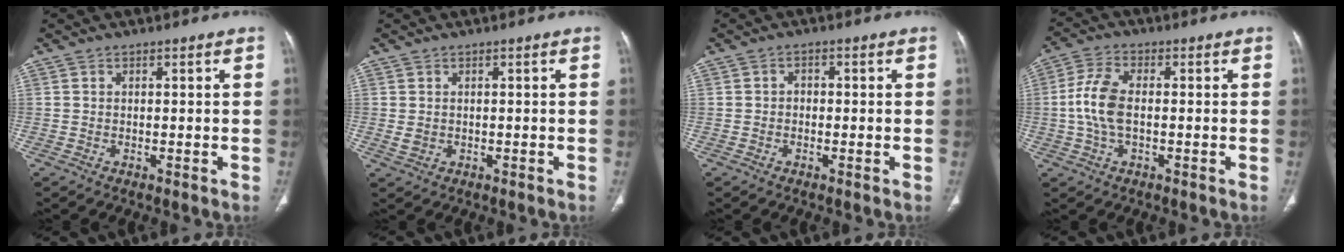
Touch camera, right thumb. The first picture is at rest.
{"total": 1.6, "force": [0.0, 1.4, 0.8], "torque": [-0.015, -0.001, 0.007]}
{"total": 1.5, "force": [-0.3, 1.3, 0.8], "torque": [0.002, 0.008, -0.011]}
{"total": 8.0, "force": [-0.5, 4.3, 6.7], "torque": [-0.146, 0.016, -0.014]}